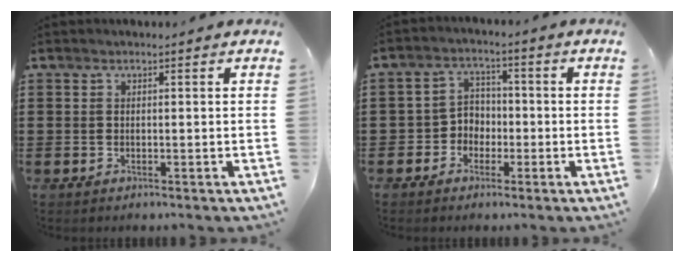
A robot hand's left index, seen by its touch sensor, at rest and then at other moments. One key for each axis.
{"total": 3.8, "fx": -2.0, "fy": 3.2, "fz": 0.8, "tx": -0.030, "ty": 0.010, "tz": -0.044}